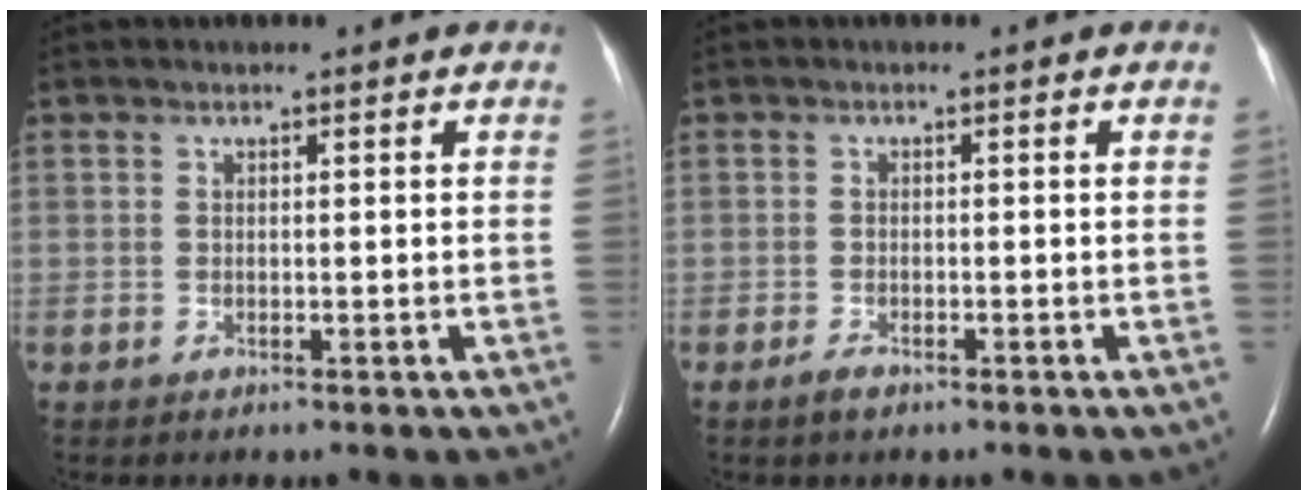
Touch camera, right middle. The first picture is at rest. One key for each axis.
{"total": 1.4, "fx": -1.1, "fy": 0.5, "fz": 0.8, "tx": -0.022, "ty": -0.002, "tz": -0.019}